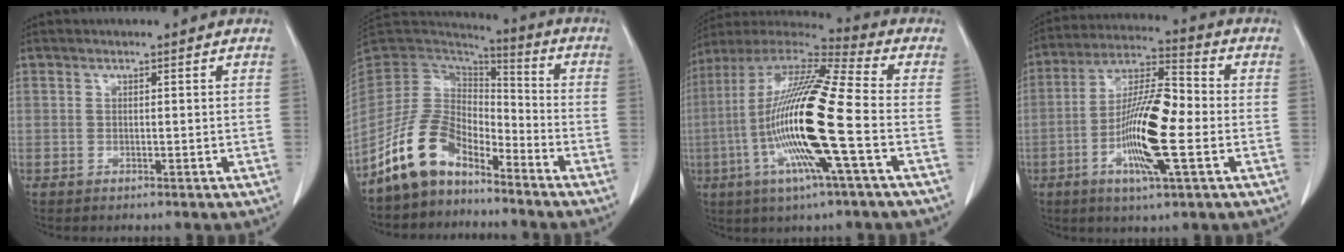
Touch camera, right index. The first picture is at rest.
{"total": 11.3, "force": [-8.4, 5.3, 5.3], "torque": [-0.119, 0.031, -0.168]}
{"total": 20.4, "force": [-4.2, 0.8, 19.9], "torque": [-0.405, -0.013, -0.090]}
{"total": 14.0, "force": [-3.3, 1.9, 13.5], "torque": [-0.254, 0.001, -0.065]}